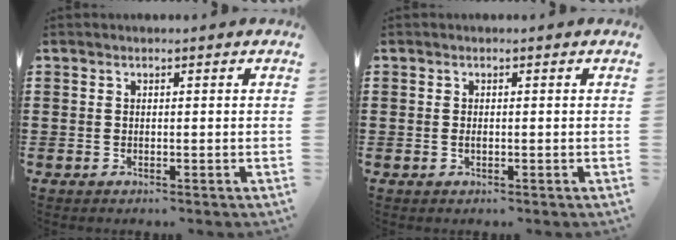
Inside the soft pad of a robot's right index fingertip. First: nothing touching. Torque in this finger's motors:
{"motor_torque": [1.07, 1.07, 0.19, 0.01]}